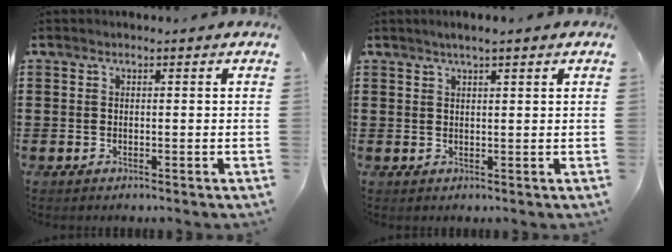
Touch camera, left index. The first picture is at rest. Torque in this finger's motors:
{"motor_torque": [2.14, 0.00, 0.27, 0.03]}